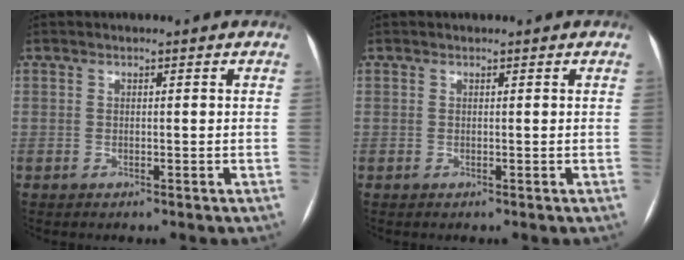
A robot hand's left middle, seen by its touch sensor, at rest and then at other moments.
{"total": 0.0}